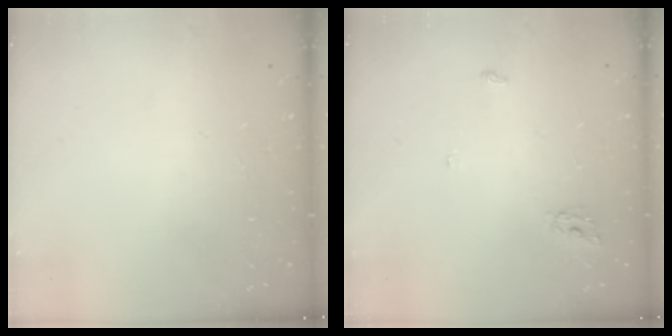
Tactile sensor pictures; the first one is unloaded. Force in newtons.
{"total": 3.4, "press": 3.3, "slide": 0.3}